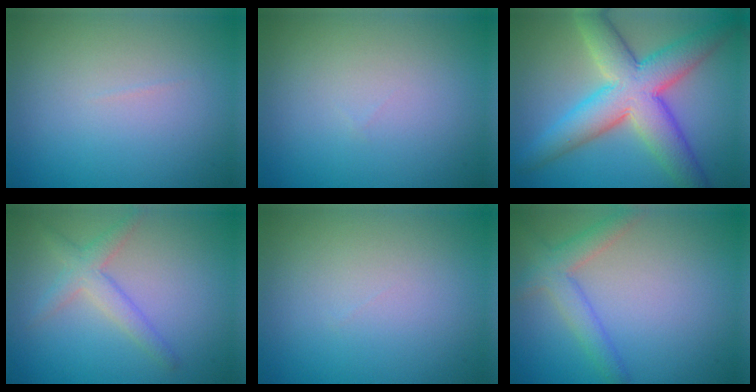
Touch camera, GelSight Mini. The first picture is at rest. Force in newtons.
{"total": 0.0}
{"total": 9.0, "press": 9.0, "slide": 0.3}
{"total": 2.6, "press": 2.6, "slide": 0.1}
{"total": 0.0}
{"total": 3.1, "press": 3.1, "slide": 0.1}